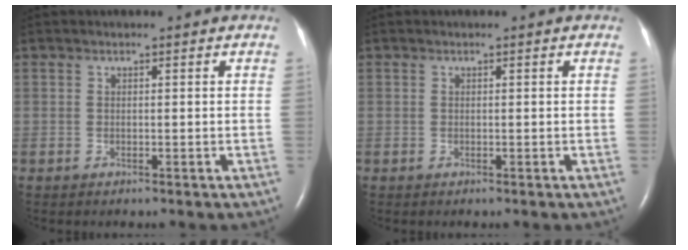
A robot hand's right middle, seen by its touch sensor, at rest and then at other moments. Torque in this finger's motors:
{"motor_torque": [-0.11, 0.12, -0.02, -0.01]}